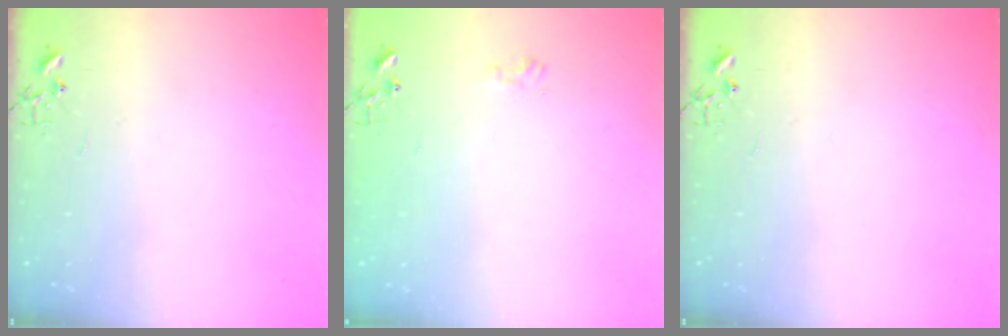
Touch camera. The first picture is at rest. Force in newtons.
{"total": 6.1, "press": 6.1, "slide": 0.8}
{"total": 0.0}